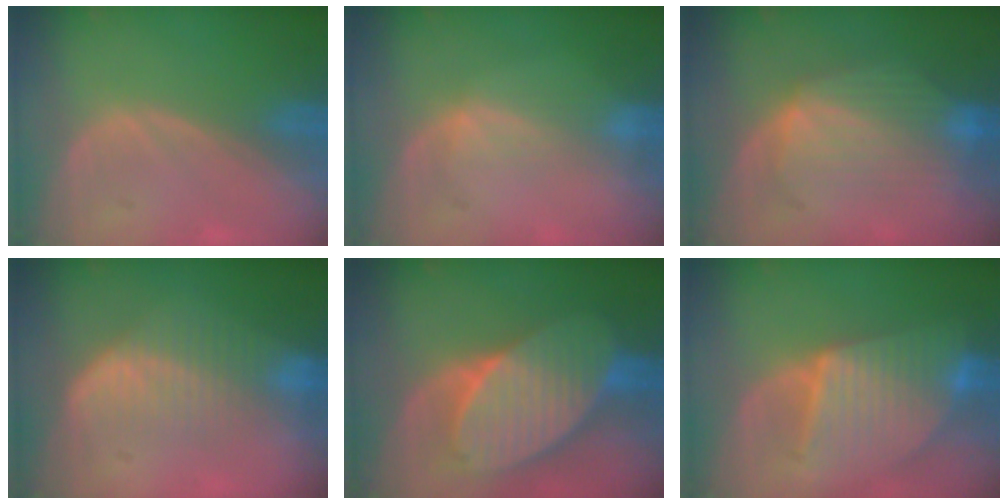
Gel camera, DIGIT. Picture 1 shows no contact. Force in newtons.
{"total": 2.4, "press": 2.4, "slide": 0.4}
{"total": 8.4, "press": 7.9, "slide": 2.8}
{"total": 7.2, "press": 6.7, "slide": 2.7}
{"total": 10.9, "press": 10.9, "slide": 0.7}
{"total": 10.1, "press": 10.1, "slide": 0.8}